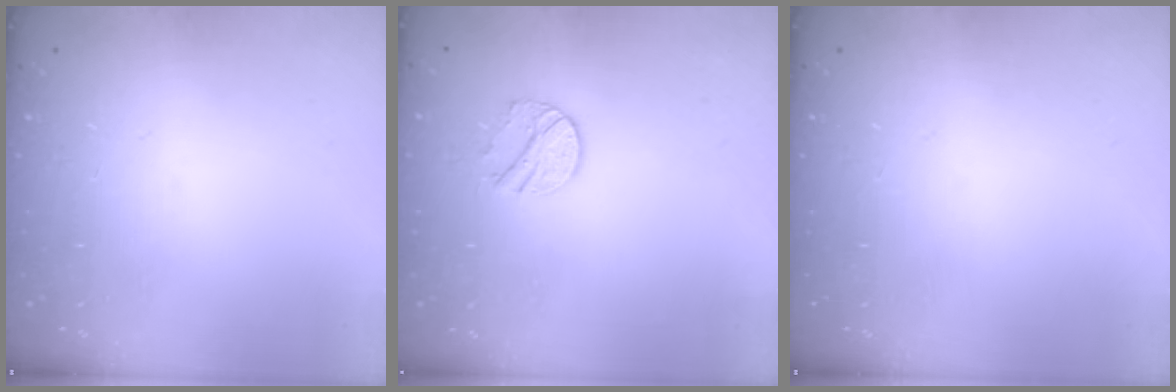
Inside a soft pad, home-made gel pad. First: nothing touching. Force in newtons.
{"total": 9.1, "press": 9.1, "slide": 0.4}
{"total": 0.0}